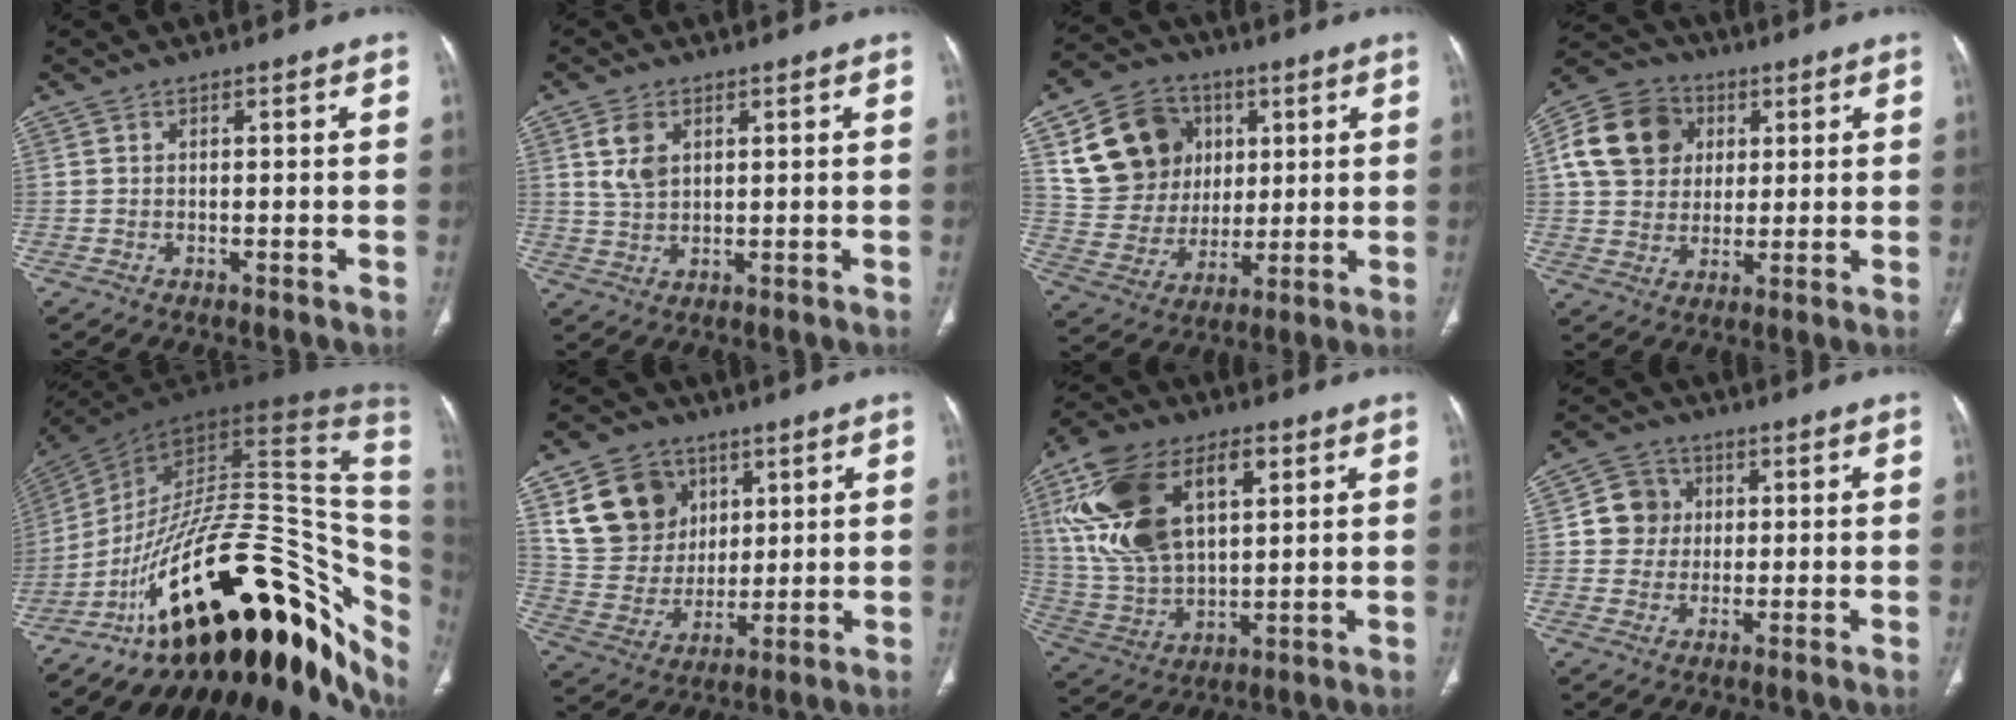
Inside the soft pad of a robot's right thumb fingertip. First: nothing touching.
{"total": 5.1, "force": [1.9, 3.3, 3.3], "torque": [-0.058, -0.006, 0.044]}
{"total": 18.1, "force": [6.1, 14.9, 8.2], "torque": [-0.116, -0.001, 0.121]}
{"total": 14.1, "force": [3.7, 11.9, 6.6], "torque": [-0.109, 0.008, 0.061]}
{"total": 39.5, "force": [-11.6, 18.9, 32.7], "torque": [-0.359, 0.091, -0.170]}
{"total": 15.6, "force": [6.8, 12.6, 6.2], "torque": [-0.083, -0.015, 0.138]}
{"total": 23.1, "force": [7.8, 13.4, 17.1], "torque": [-0.316, -0.009, 0.147]}
{"total": 6.3, "force": [0.8, 6.1, 1.6], "torque": [0.005, 0.006, 0.006]}